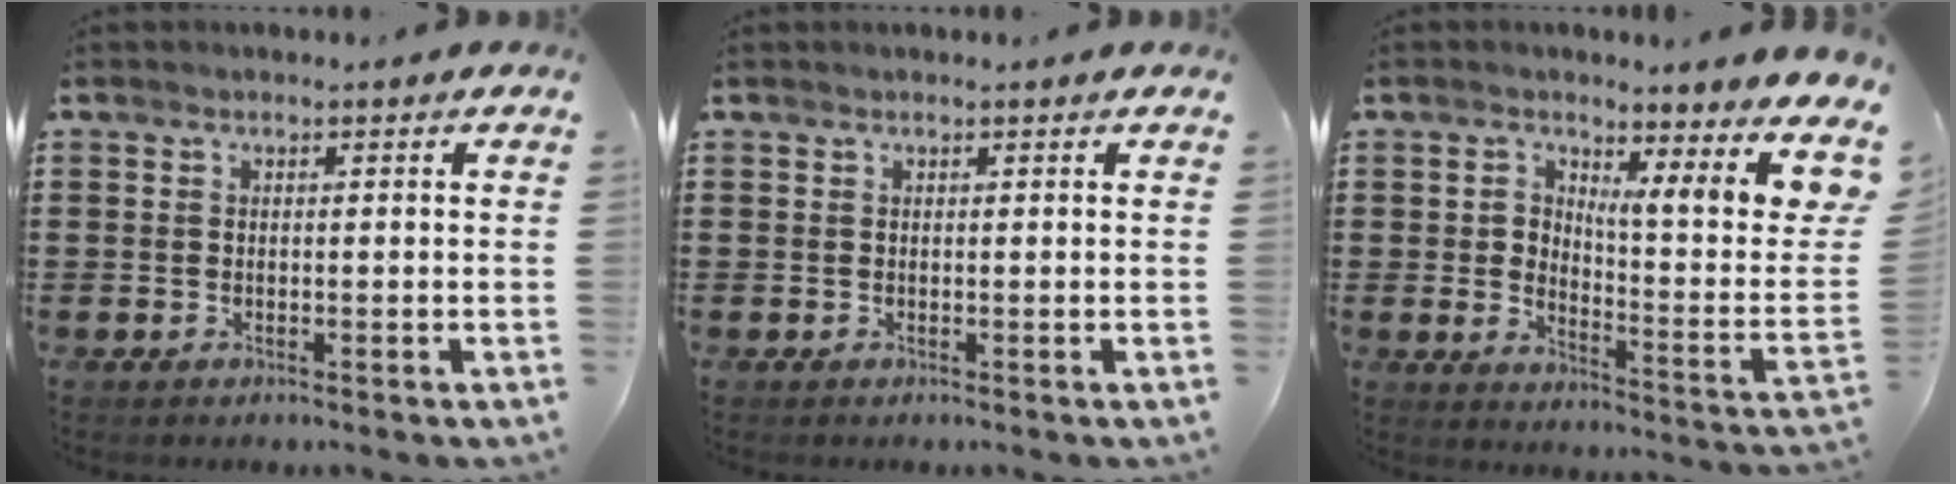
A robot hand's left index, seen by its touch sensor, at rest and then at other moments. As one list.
[{"total": 0.0}, {"total": 7.3, "force": [3.5, 2.0, 6.1], "torque": [-0.103, -0.029, 0.052]}]